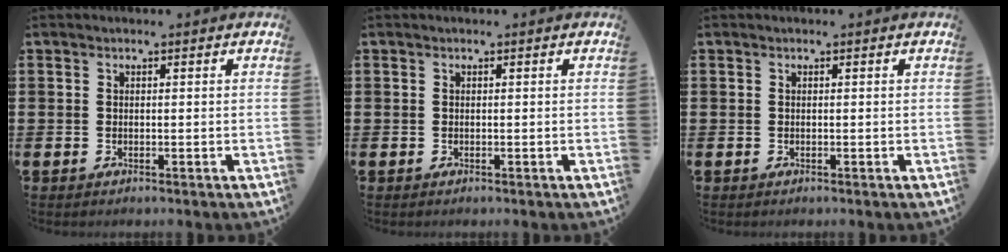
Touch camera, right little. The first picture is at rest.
{"total": 0.0}
{"total": 0.0}